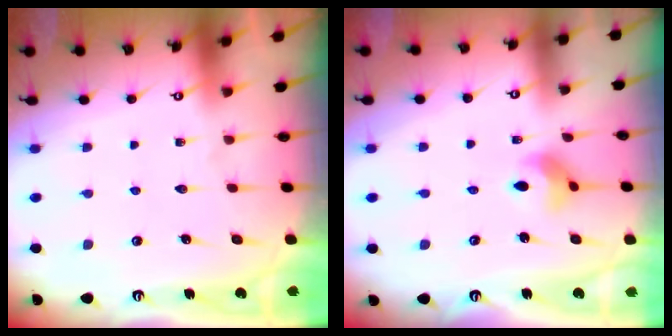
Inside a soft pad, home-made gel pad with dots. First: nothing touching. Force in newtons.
{"total": 6.0, "press": 6.0, "slide": 0.6}